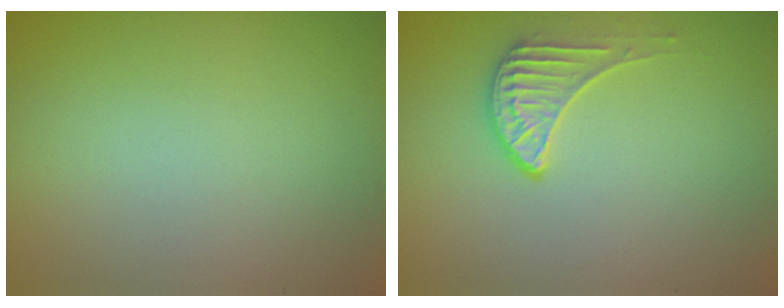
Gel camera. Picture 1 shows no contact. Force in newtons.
{"total": 2.0, "press": 1.5, "slide": 1.3}